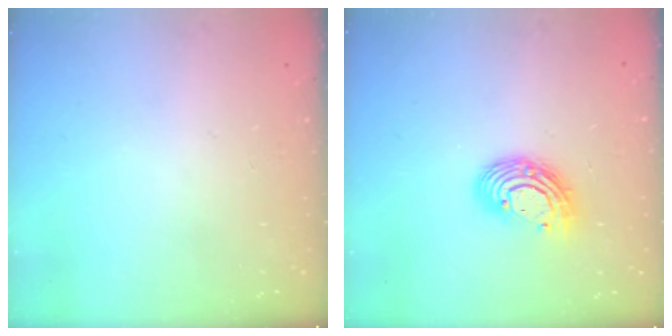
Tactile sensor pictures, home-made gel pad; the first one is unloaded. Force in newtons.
{"total": 11.3, "press": 11.2, "slide": 0.9}